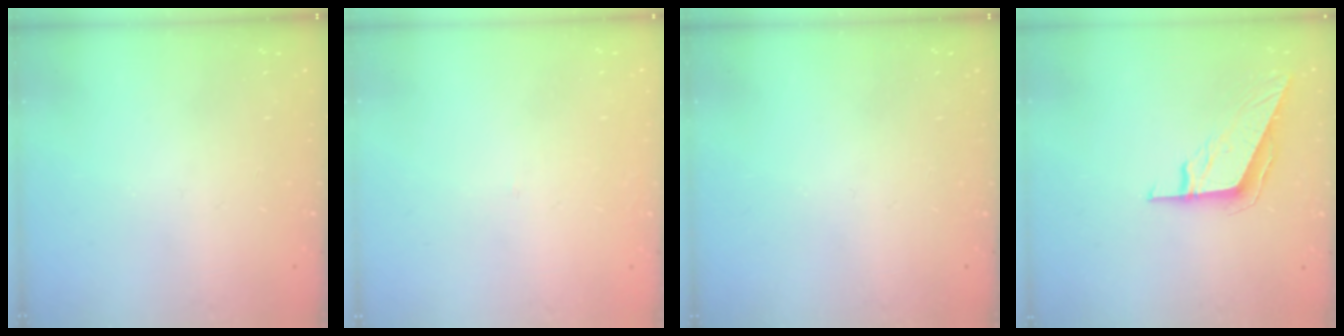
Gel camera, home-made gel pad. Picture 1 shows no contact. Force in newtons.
{"total": 1.5, "press": 1.5, "slide": 0.1}
{"total": 0.0}
{"total": 8.6, "press": 8.6, "slide": 0.2}